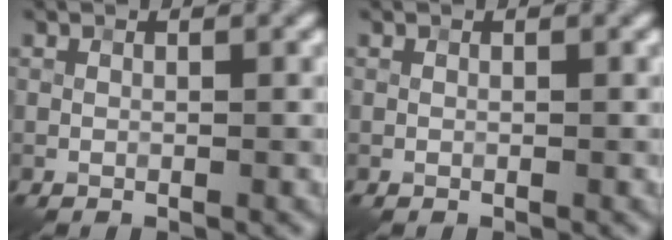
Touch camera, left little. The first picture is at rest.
{"total": 0.0}